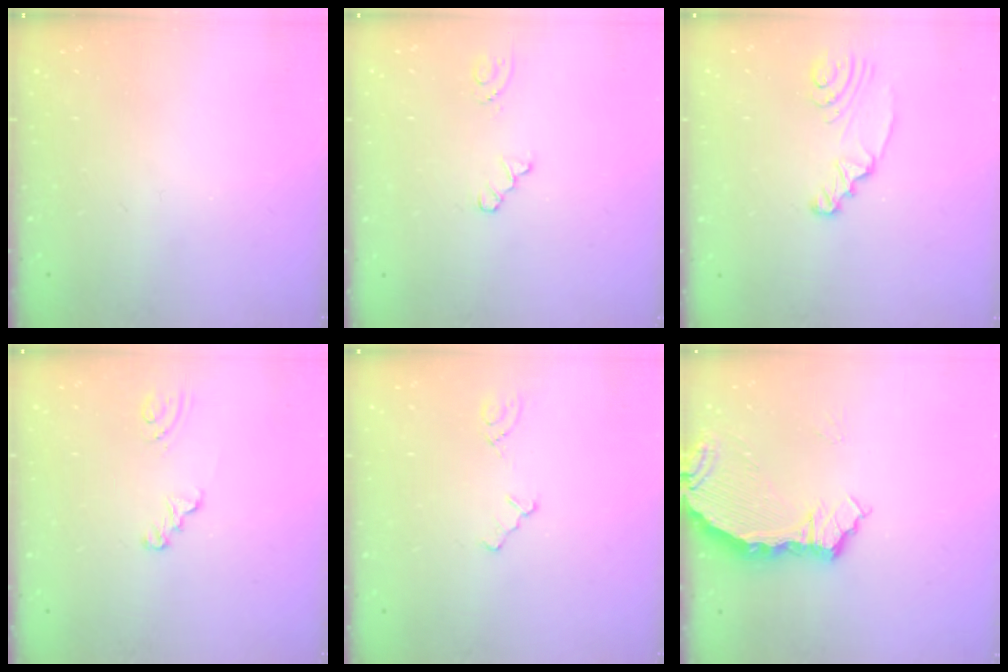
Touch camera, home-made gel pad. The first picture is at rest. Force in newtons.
{"total": 2.1, "press": 2.1, "slide": 0.3}
{"total": 3.4, "press": 3.4, "slide": 0.3}
{"total": 2.3, "press": 2.3, "slide": 0.2}
{"total": 1.5, "press": 1.5, "slide": 0.3}
{"total": 7.4, "press": 5.3, "slide": 5.2}